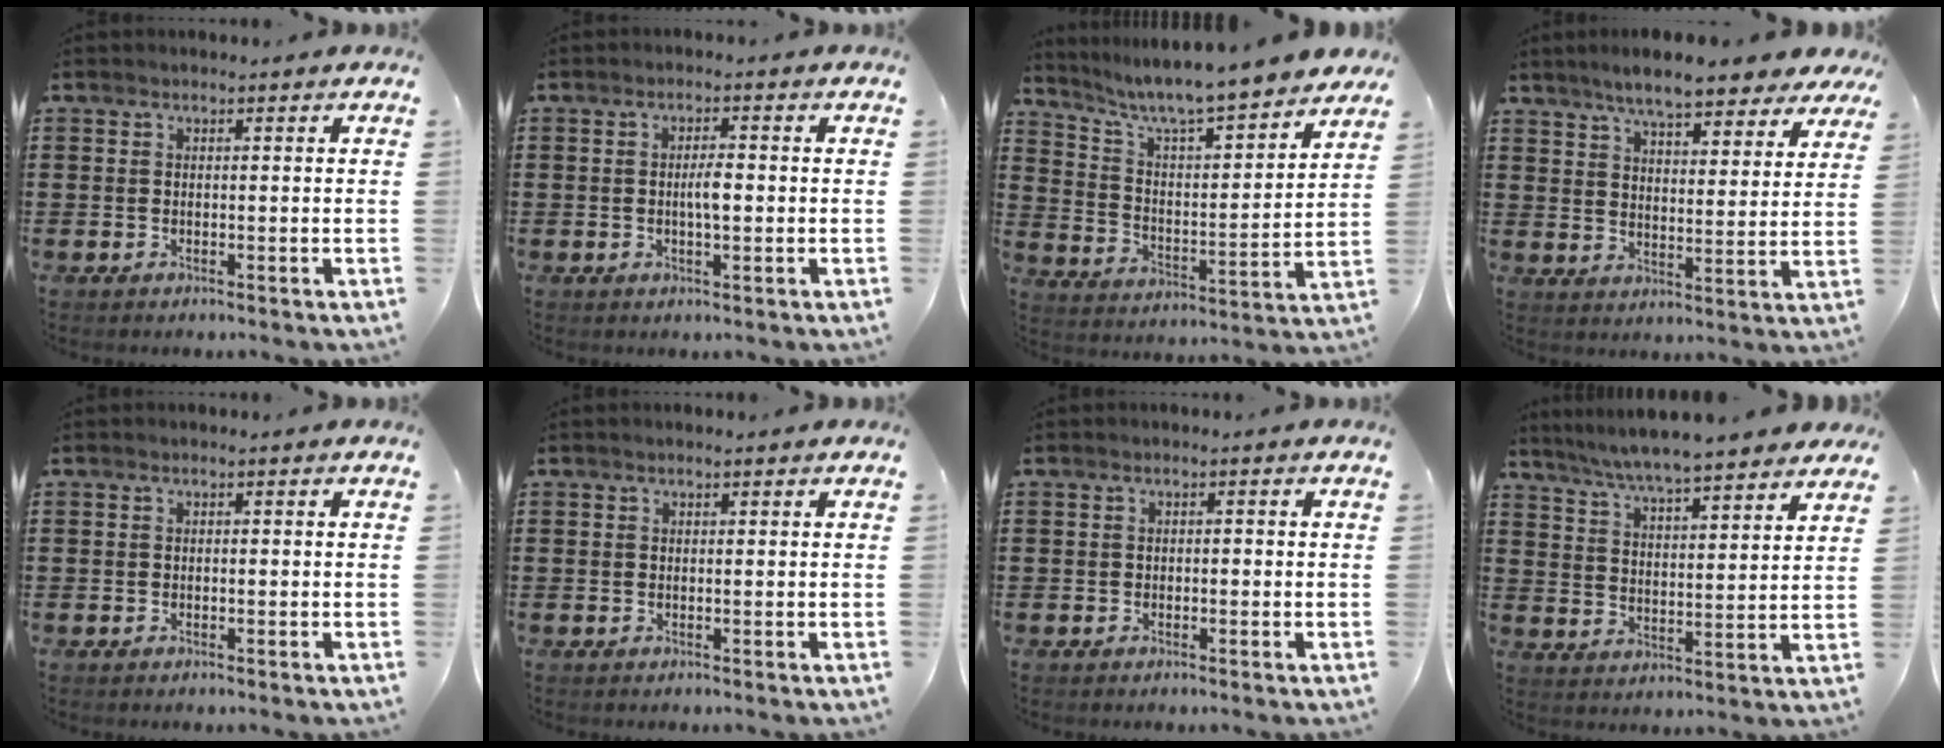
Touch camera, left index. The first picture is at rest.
{"total": 3.1, "force": [-0.2, 0.9, 3.0], "torque": [-0.055, 0.002, -0.005]}
{"total": 7.1, "force": [6.5, -0.3, 2.9], "torque": [-0.084, -0.053, 0.105]}
{"total": 7.4, "force": [6.5, 1.0, 3.4], "torque": [-0.082, -0.022, 0.114]}
{"total": 0.0}
{"total": 0.5, "force": [0.3, 0.1, 0.4], "torque": [-0.009, 0.000, 0.007]}
{"total": 0.6, "force": [-0.3, 0.3, 0.4], "torque": [-0.009, -0.001, -0.006]}
{"total": 5.8, "force": [5.6, -0.1, 1.7], "torque": [-0.059, -0.033, 0.096]}